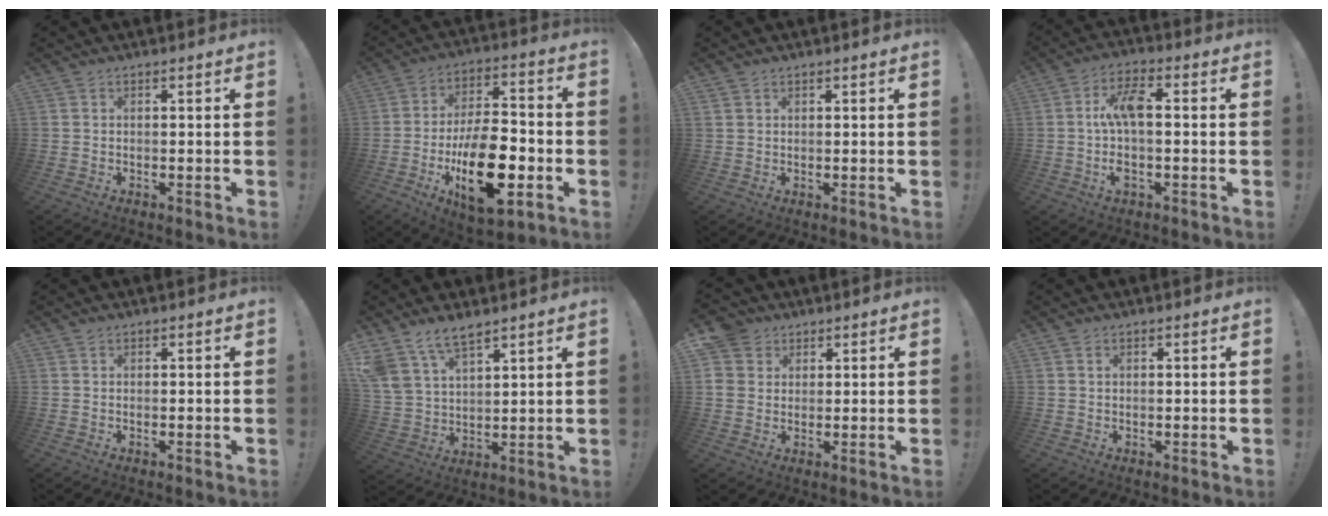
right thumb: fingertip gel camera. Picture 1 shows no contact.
{"total": 22.3, "force": [-6.9, 11.1, 18.1], "torque": [-0.299, 0.030, -0.103]}
{"total": 1.2, "force": [0.9, 0.8, 0.2], "torque": [0.004, -0.003, 0.015]}
{"total": 9.2, "force": [0.4, 3.4, 8.6], "torque": [-0.161, -0.003, 0.004]}
{"total": 0.5, "force": [0.5, 0.2, -0.2], "torque": [0.012, -0.002, 0.007]}
{"total": 9.4, "force": [7.5, 4.1, 4.0], "torque": [-0.083, -0.041, 0.150]}
{"total": 6.1, "force": [2.6, 5.3, 1.4], "torque": [-0.019, -0.009, 0.052]}
{"total": 0.5, "force": [0.3, 0.3, 0.2], "torque": [0.002, -0.002, 0.005]}